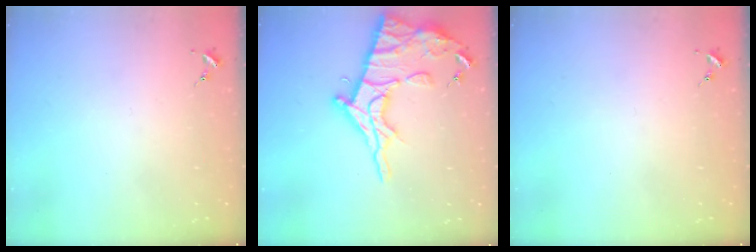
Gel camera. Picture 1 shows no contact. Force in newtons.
{"total": 18.4, "press": 18.4, "slide": 1.4}
{"total": 0.0}